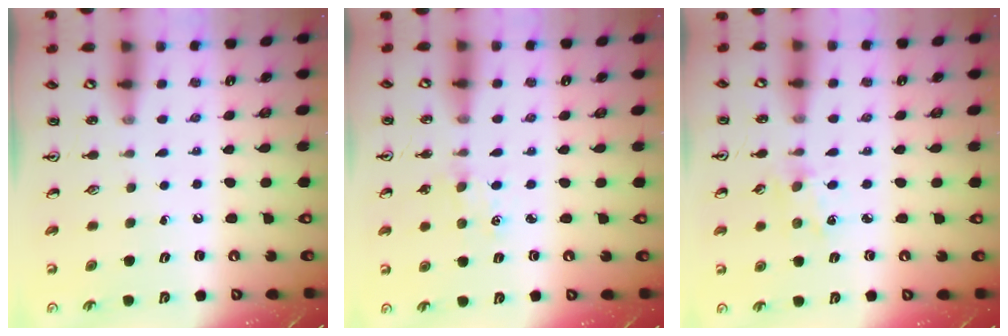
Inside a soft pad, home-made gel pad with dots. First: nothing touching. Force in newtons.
{"total": 1.2, "press": 1.2, "slide": 0.2}
{"total": 2.3, "press": 2.2, "slide": 0.4}